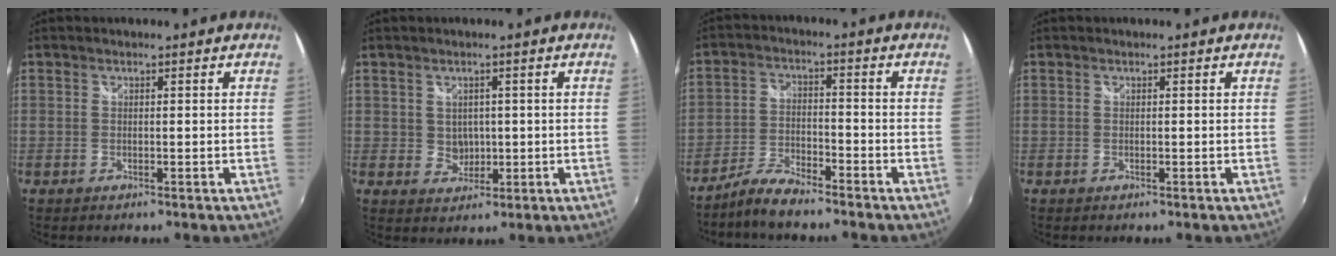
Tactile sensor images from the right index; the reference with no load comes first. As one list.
[{"total": 3.1, "force": [0.3, 2.9, 1.1], "torque": [-0.019, 0.003, 0.011]}, {"total": 6.3, "force": [-5.5, 1.2, 2.9], "torque": [-0.072, 0.002, -0.108]}, {"total": 0.0}]